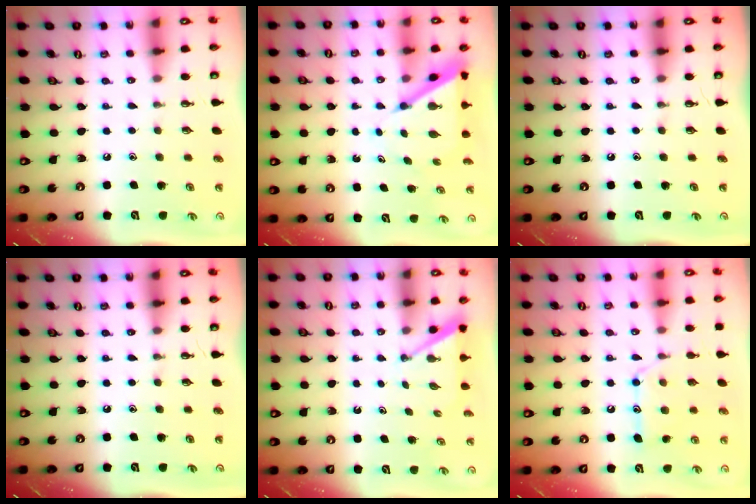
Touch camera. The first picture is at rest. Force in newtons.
{"total": 6.4, "press": 6.3, "slide": 0.5}
{"total": 0.0}
{"total": 0.0}
{"total": 2.9, "press": 2.9, "slide": 0.2}
{"total": 12.9, "press": 12.9, "slide": 1.0}